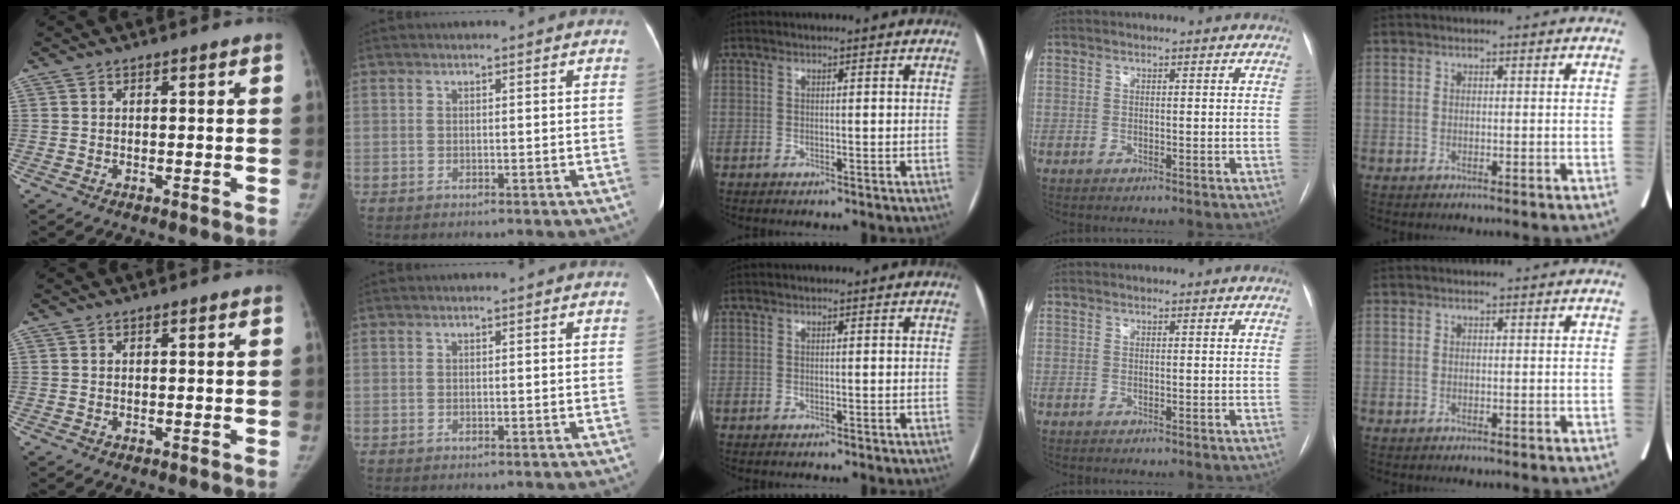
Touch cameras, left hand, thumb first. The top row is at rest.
{}